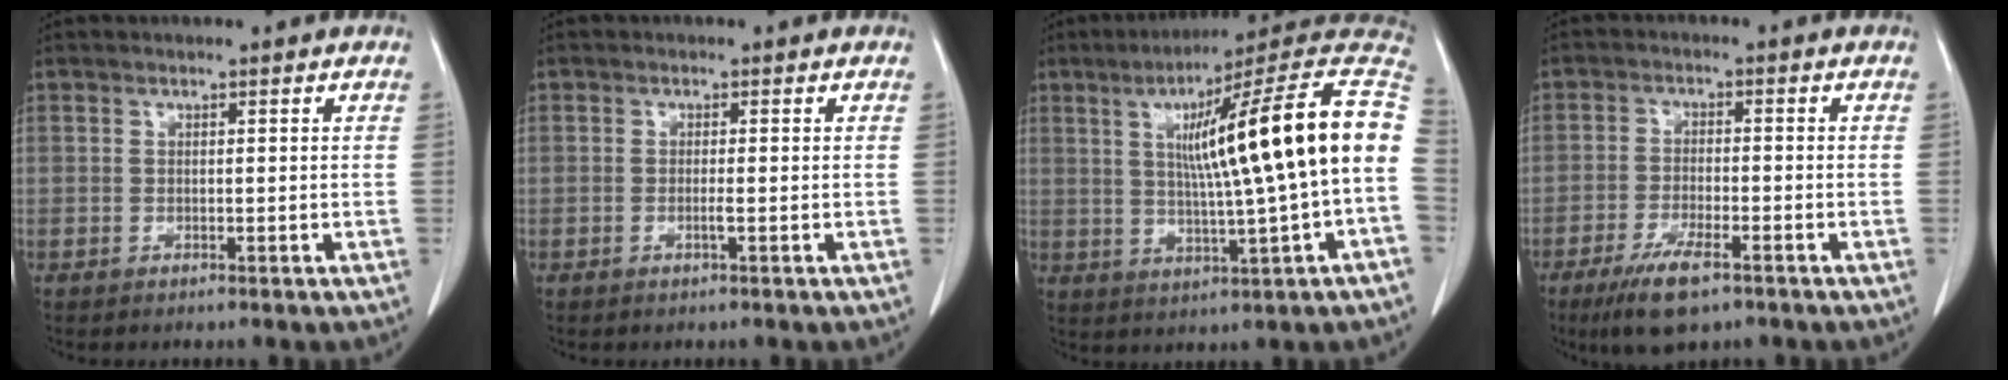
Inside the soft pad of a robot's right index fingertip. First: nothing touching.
{"total": 1.1, "force": [-0.4, -0.2, 1.0], "torque": [-0.020, -0.001, -0.009]}
{"total": 22.2, "force": [2.2, 0.3, 22.1], "torque": [-0.276, 0.040, 0.026]}
{"total": 7.6, "force": [-4.8, 1.7, 5.6], "torque": [-0.107, -0.015, -0.081]}